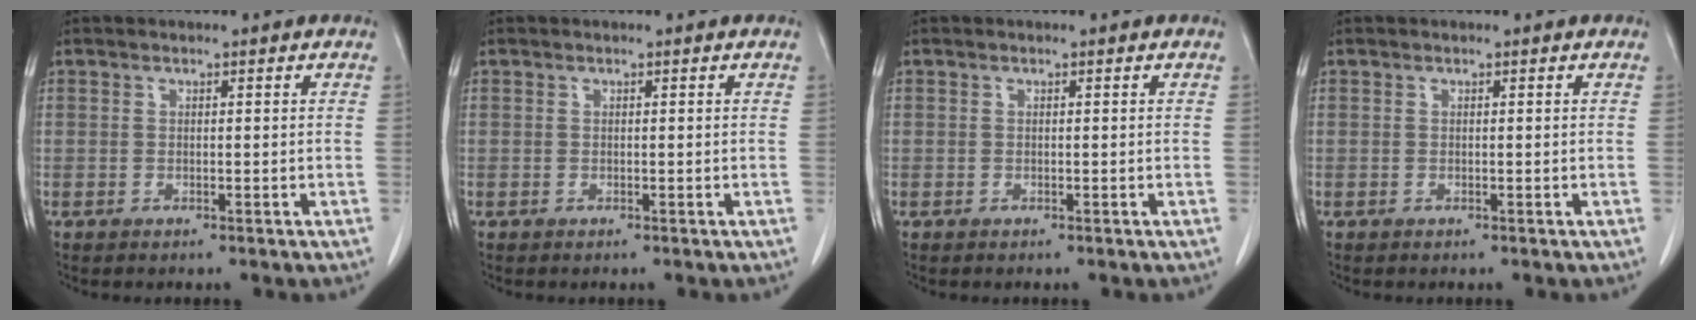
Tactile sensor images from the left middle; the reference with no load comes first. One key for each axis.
{"total": 0.0}
{"total": 0.0}
{"total": 0.0}